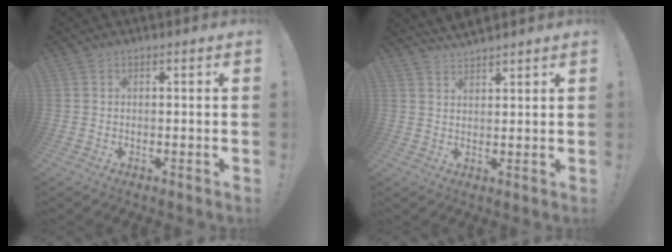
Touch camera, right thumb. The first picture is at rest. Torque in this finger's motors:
{"motor_torque": [-1.50, 1.43, 0.76, 1.37, -0.01]}